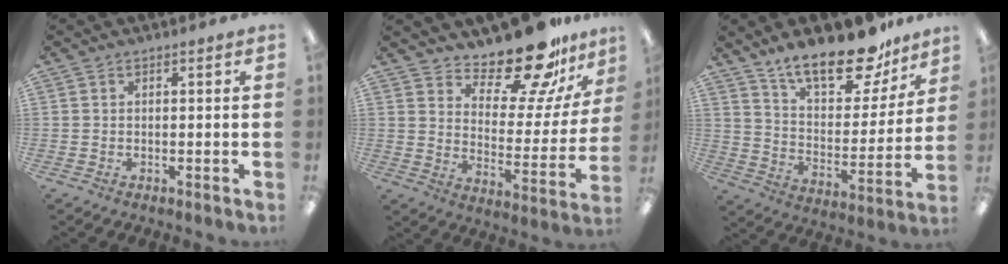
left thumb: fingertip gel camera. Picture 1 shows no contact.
{"total": 18.1, "force": [15.4, 5.3, 7.9], "torque": [-0.119, -0.125, 0.262]}
{"total": 20.5, "force": [15.9, 7.6, 10.4], "torque": [-0.167, -0.104, 0.275]}